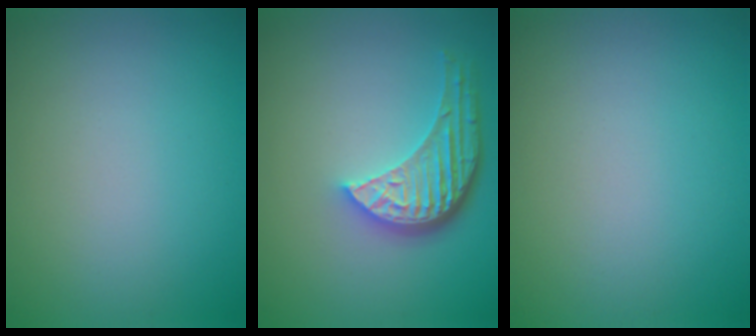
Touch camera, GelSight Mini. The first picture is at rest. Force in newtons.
{"total": 5.4, "press": 3.9, "slide": 3.6}
{"total": 0.0}